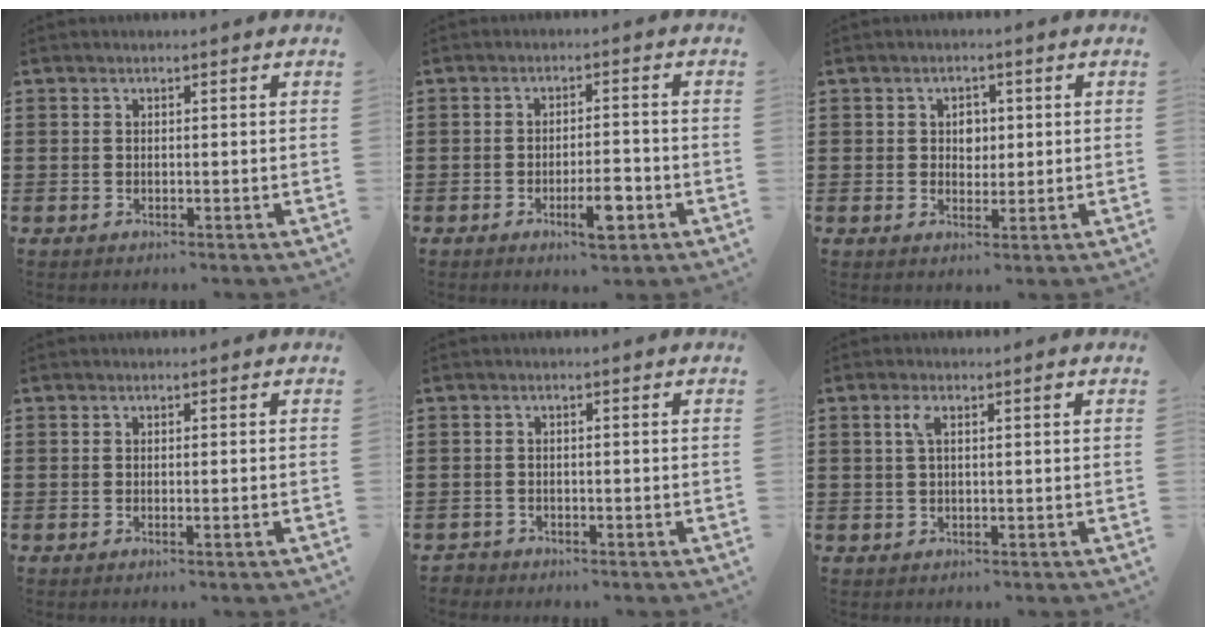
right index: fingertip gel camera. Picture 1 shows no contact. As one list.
[{"total": 5.4, "force": [-2.5, 1.3, 4.6], "torque": [-0.086, -0.007, -0.045]}, {"total": 2.5, "force": [0.4, 2.0, 1.4], "torque": [-0.025, 0.007, 0.003]}, {"total": 0.6, "force": [-0.3, -0.2, 0.5], "torque": [-0.010, -0.004, -0.005]}, {"total": 1.1, "force": [-1.0, 0.5, -0.1], "torque": [-0.002, 0.003, -0.024]}, {"total": 2.6, "force": [0.8, 0.6, 2.4], "torque": [-0.041, 0.003, 0.009]}]